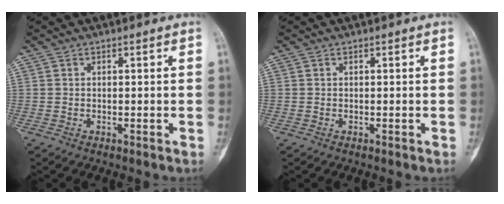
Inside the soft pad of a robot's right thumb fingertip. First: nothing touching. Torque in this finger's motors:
{"motor_torque": [0.18, 0.18, -0.02, 0.01, 0.00]}